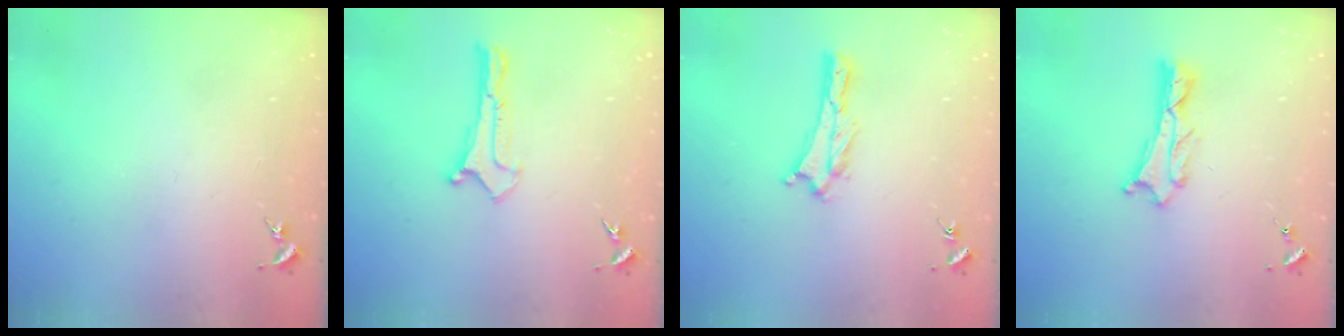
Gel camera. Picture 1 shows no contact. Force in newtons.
{"total": 0.0}
{"total": 0.0}
{"total": 1.1, "press": 1.0, "slide": 0.2}